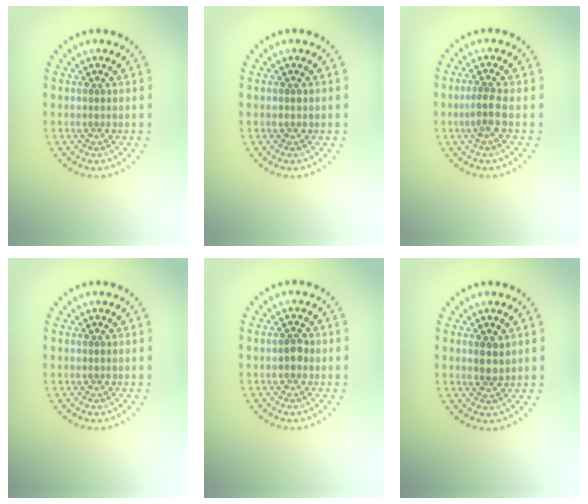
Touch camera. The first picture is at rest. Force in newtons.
{"total": 0.8, "press": 0.8, "slide": 0.2}
{"total": 1.9, "press": 1.4, "slide": 1.2}
{"total": 0.0}
{"total": 1.2, "press": 1.2, "slide": 0.2}
{"total": 1.8, "press": 1.7, "slide": 0.7}